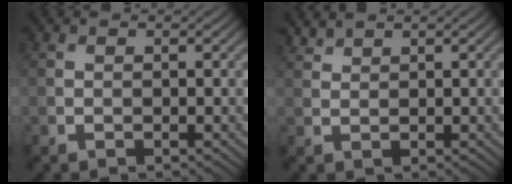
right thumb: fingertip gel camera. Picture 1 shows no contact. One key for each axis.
{"total": 1.5, "fx": 1.4, "fy": 0.2, "fz": 0.3, "tx": -0.011, "ty": 0.002, "tz": 0.034}